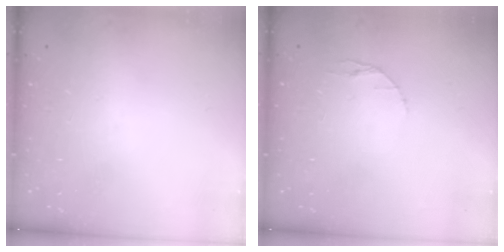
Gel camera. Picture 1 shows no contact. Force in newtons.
{"total": 2.9, "press": 2.9, "slide": 0.4}